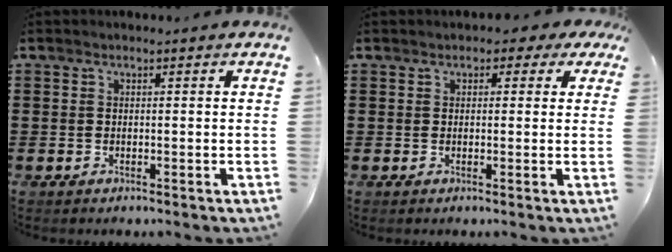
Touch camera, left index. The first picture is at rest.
{"total": 1.7, "force": [0.6, 1.2, 1.0], "torque": [-0.017, 0.006, 0.007]}